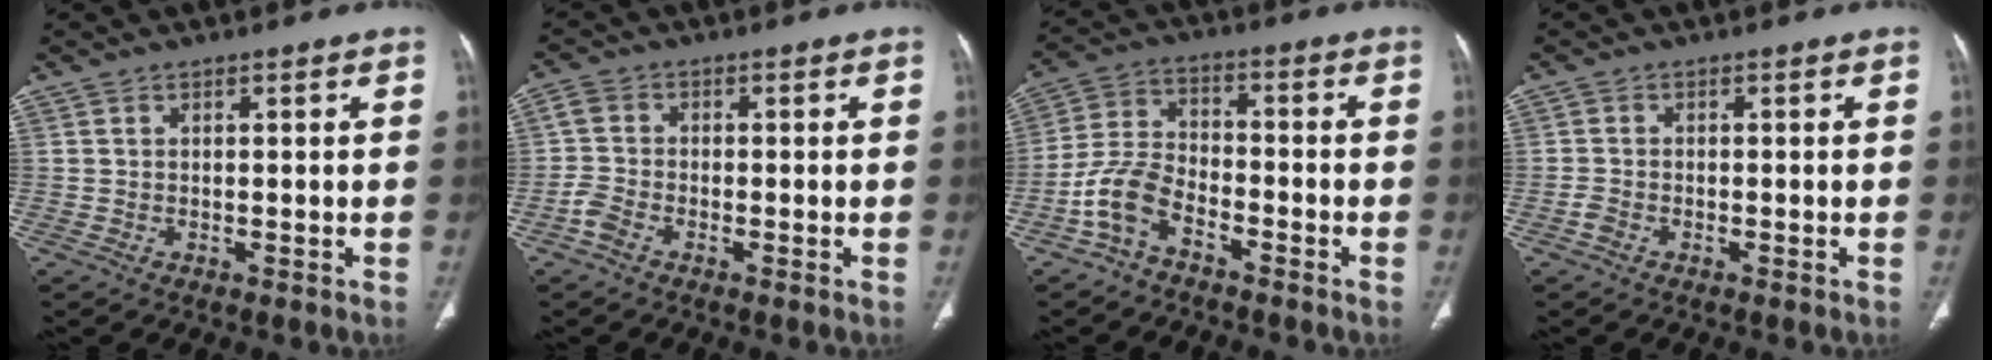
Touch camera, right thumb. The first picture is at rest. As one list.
[{"total": 3.4, "force": [-2.0, 2.1, 1.8], "torque": [-0.045, 0.010, -0.043]}, {"total": 8.1, "force": [-4.8, 4.2, 4.9], "torque": [-0.105, 0.041, -0.105]}, {"total": 1.5, "force": [-0.9, 0.9, 0.7], "torque": [-0.020, 0.003, -0.021]}]